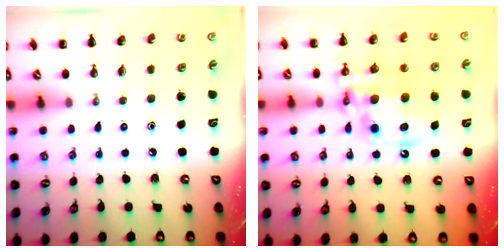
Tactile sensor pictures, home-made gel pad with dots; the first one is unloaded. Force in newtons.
{"total": 15.2, "press": 14.8, "slide": 3.4}